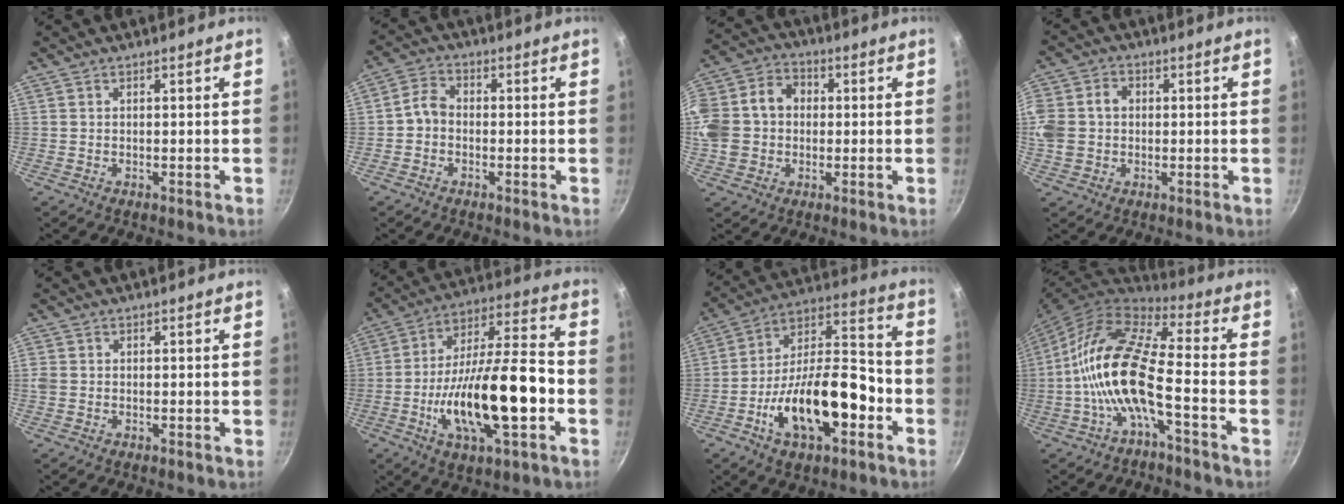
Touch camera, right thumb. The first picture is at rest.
{"total": 4.1, "force": [-1.0, 3.2, 2.4], "torque": [-0.039, 0.023, -0.032]}
{"total": 16.1, "force": [0.5, 13.3, 9.1], "torque": [-0.178, 0.037, 0.001]}
{"total": 11.2, "force": [0.9, 9.3, 6.1], "torque": [-0.139, 0.023, 0.009]}
{"total": 1.4, "force": [-0.2, 1.2, 0.7], "torque": [-0.014, 0.002, -0.004]}
{"total": 22.3, "force": [-5.6, 7.7, 20.1], "torque": [-0.331, 0.041, -0.093]}
{"total": 21.4, "force": [-7.3, 10.2, 17.3], "torque": [-0.263, 0.057, -0.124]}
{"total": 15.5, "force": [-4.0, 5.0, 14.2], "torque": [-0.277, 0.042, -0.091]}